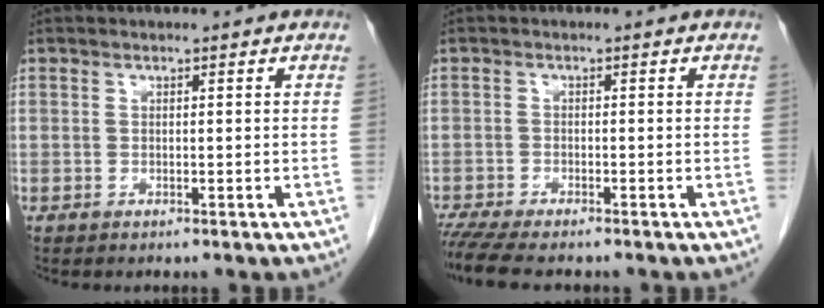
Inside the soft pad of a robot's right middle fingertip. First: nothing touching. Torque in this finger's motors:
{"motor_torque": [0.61, -0.46, 0.13, 0.03]}